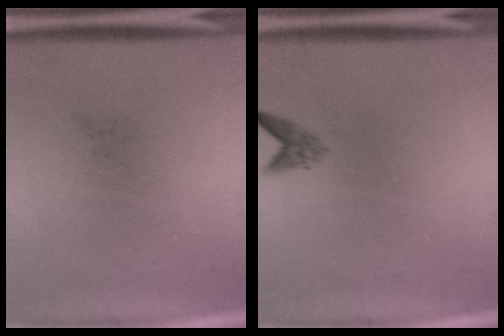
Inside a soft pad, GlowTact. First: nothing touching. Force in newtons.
{"total": 1.3}